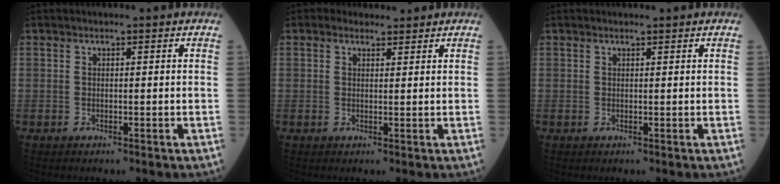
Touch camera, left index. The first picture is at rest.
{"total": 1.8, "force": [1.5, 1.0, 0.1], "torque": [-0.005, 0.009, 0.023]}
{"total": 0.8, "force": [0.8, 0.0, 0.3], "torque": [-0.008, 0.002, 0.014]}